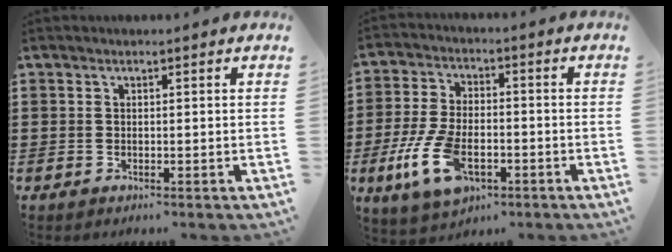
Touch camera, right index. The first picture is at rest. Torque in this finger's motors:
{"motor_torque": [2.14, 0.00, 1.05, 0.21]}